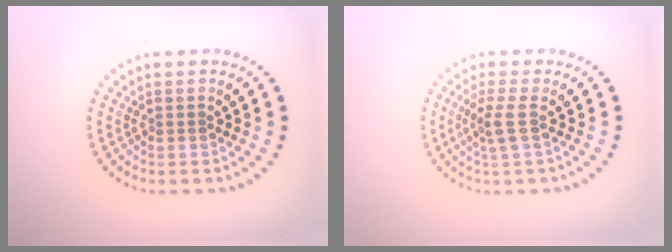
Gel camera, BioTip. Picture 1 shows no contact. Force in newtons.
{"total": 2.0, "press": 1.6, "slide": 1.3}